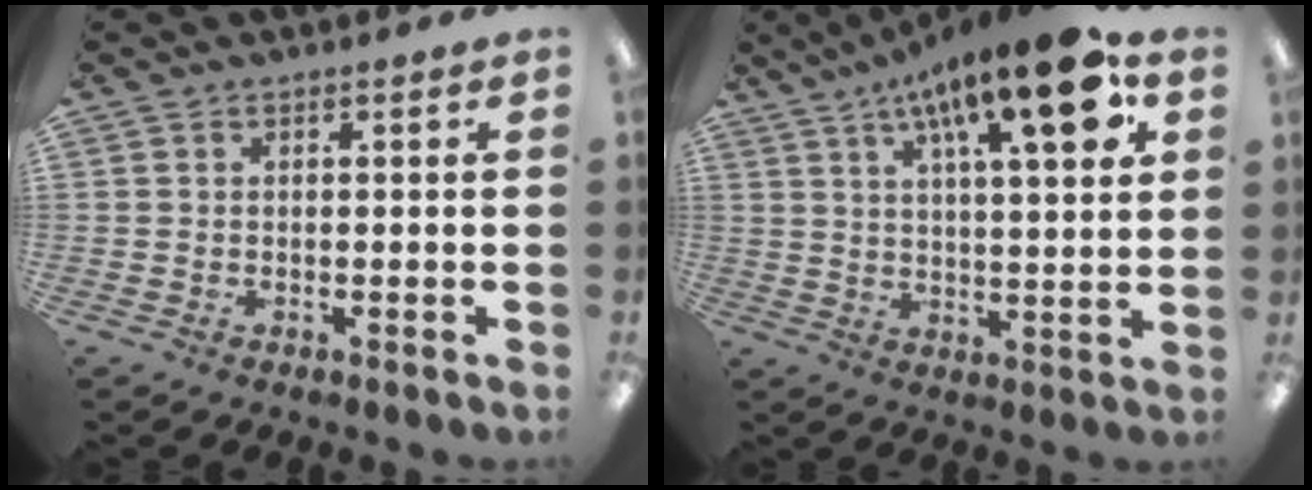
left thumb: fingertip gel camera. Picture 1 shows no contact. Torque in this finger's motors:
{"motor_torque": [0.30, 0.86, 1.39, -1.40, 0.42]}